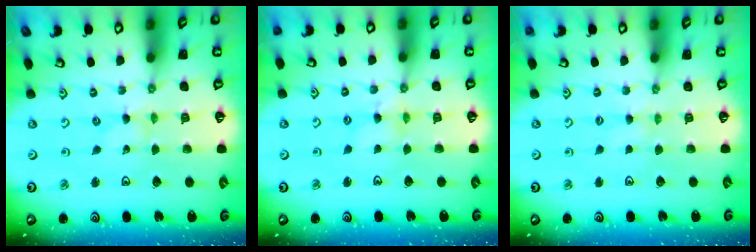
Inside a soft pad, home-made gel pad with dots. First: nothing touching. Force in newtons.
{"total": 4.0, "press": 3.9, "slide": 0.4}
{"total": 1.2, "press": 1.2, "slide": 0.3}